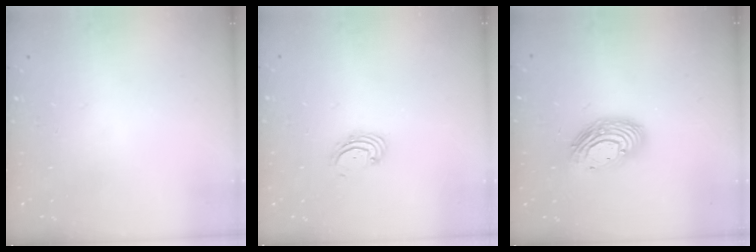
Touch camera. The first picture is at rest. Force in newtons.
{"total": 2.0, "press": 1.9, "slide": 0.6}
{"total": 12.6, "press": 12.6, "slide": 1.2}